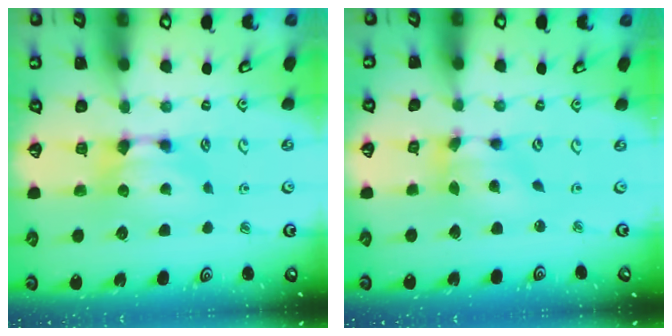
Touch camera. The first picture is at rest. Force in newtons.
{"total": 4.2, "press": 3.9, "slide": 1.7}